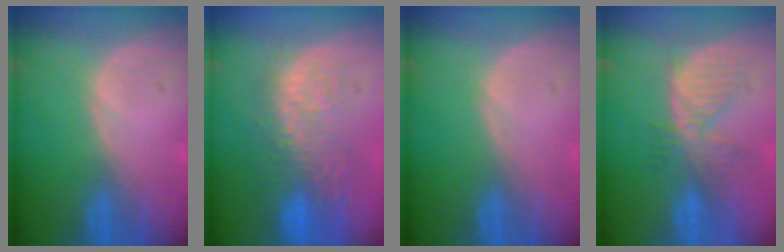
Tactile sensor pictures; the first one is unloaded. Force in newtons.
{"total": 10.5, "press": 9.2, "slide": 5.1}
{"total": 0.0}
{"total": 6.4, "press": 6.2, "slide": 1.7}